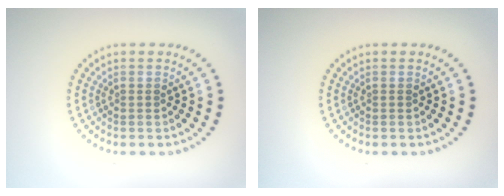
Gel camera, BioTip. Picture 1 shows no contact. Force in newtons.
{"total": 0.0}